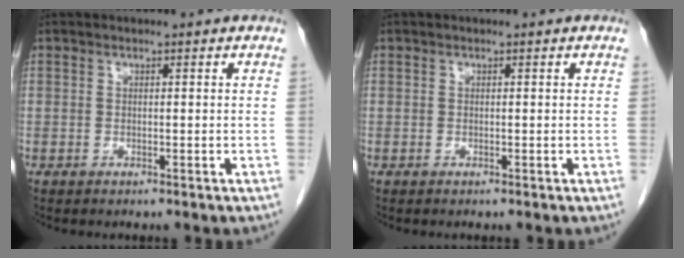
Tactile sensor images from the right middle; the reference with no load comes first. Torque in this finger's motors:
{"motor_torque": [0.00, 0.00, 0.00, -0.01]}